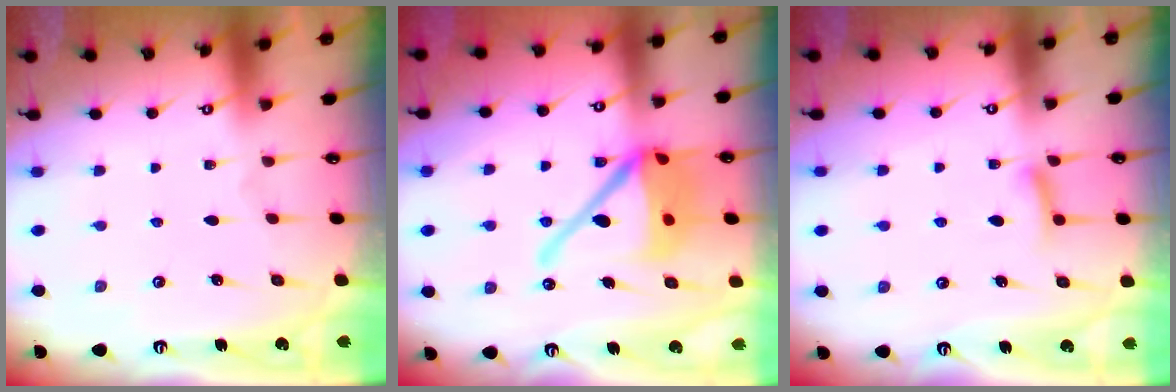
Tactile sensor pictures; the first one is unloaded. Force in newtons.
{"total": 16.2, "press": 15.9, "slide": 2.6}
{"total": 7.7, "press": 7.6, "slide": 0.8}